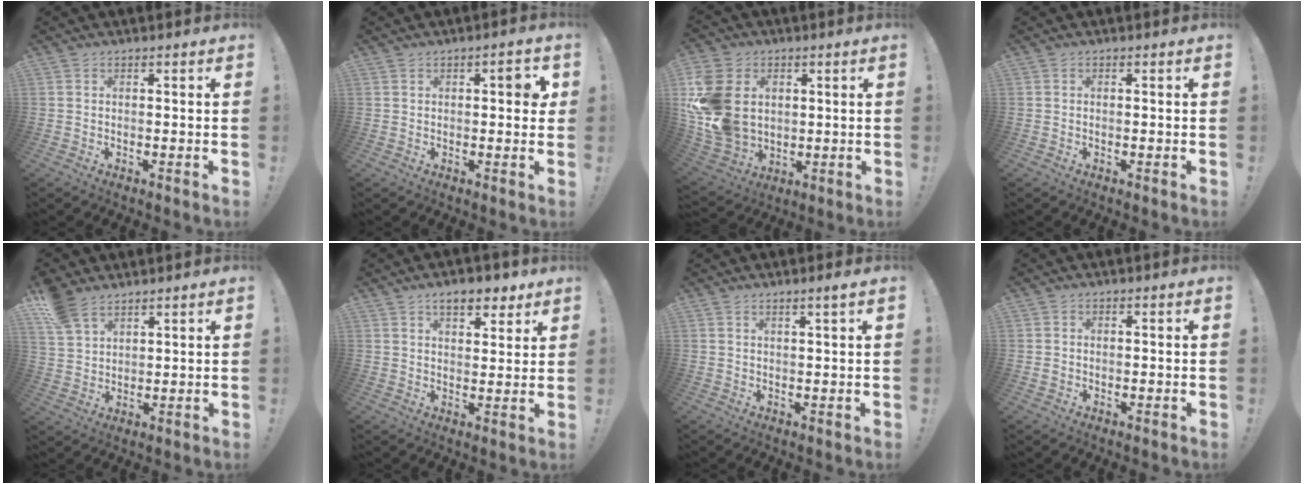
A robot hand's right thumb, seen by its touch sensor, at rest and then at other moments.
{"total": 3.2, "force": [0.8, 1.4, 2.8], "torque": [-0.029, -0.002, 0.008]}
{"total": 18.4, "force": [2.4, 14.4, 11.2], "torque": [-0.220, -0.004, 0.054]}
{"total": 0.0}
{"total": 8.4, "force": [6.2, 4.6, 3.3], "torque": [-0.069, -0.029, 0.127]}
{"total": 8.0, "force": [5.4, 3.7, 4.7], "torque": [-0.056, -0.022, 0.093]}
{"total": 2.3, "force": [1.4, -0.2, 1.9], "torque": [-0.030, -0.004, 0.021]}
{"total": 0.9, "force": [0.2, 0.8, 0.3], "torque": [0.002, 0.001, 0.003]}